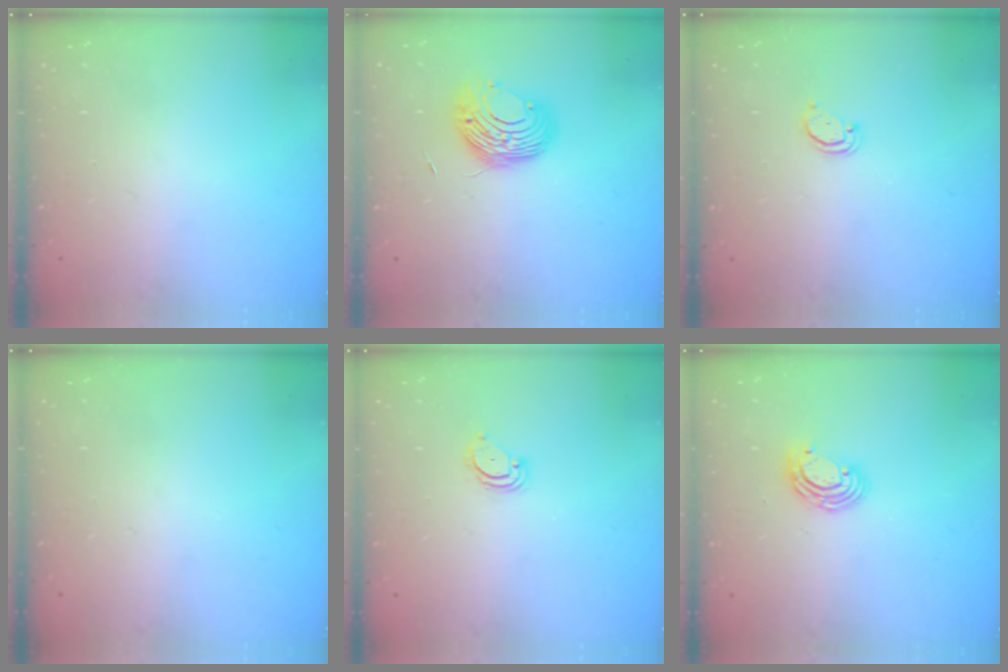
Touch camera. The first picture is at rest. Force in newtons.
{"total": 9.4, "press": 9.4, "slide": 0.3}
{"total": 2.0, "press": 2.0, "slide": 0.2}
{"total": 0.0}
{"total": 3.7, "press": 3.7, "slide": 0.3}
{"total": 6.5, "press": 6.4, "slide": 0.8}